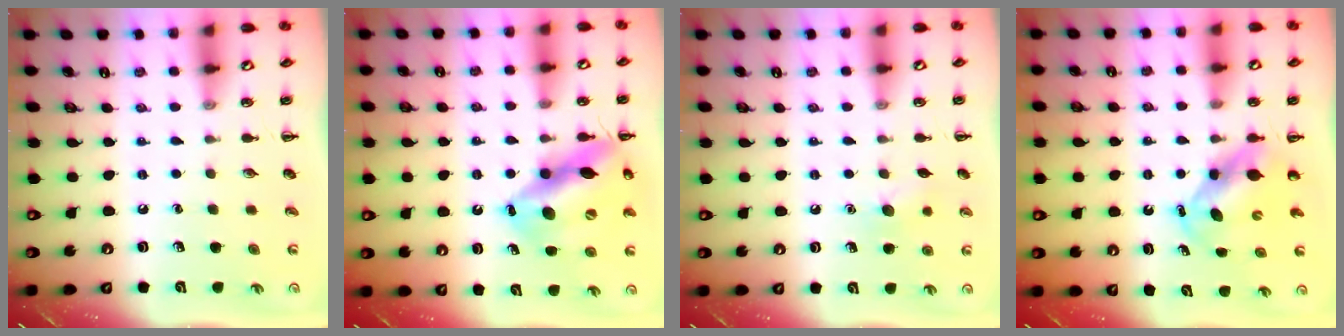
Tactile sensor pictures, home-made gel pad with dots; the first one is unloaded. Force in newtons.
{"total": 16.8, "press": 16.6, "slide": 2.6}
{"total": 8.3, "press": 8.1, "slide": 1.8}
{"total": 5.7, "press": 5.6, "slide": 0.9}